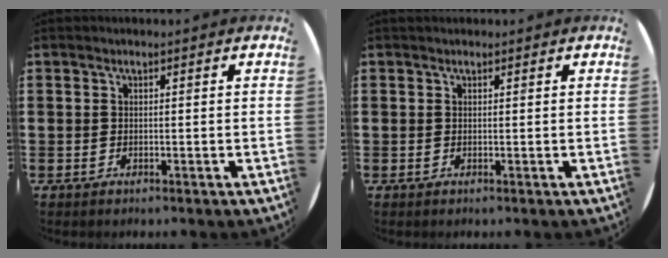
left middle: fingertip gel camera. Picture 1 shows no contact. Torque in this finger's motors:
{"motor_torque": [-0.12, 0.13, -0.04, 0.02]}